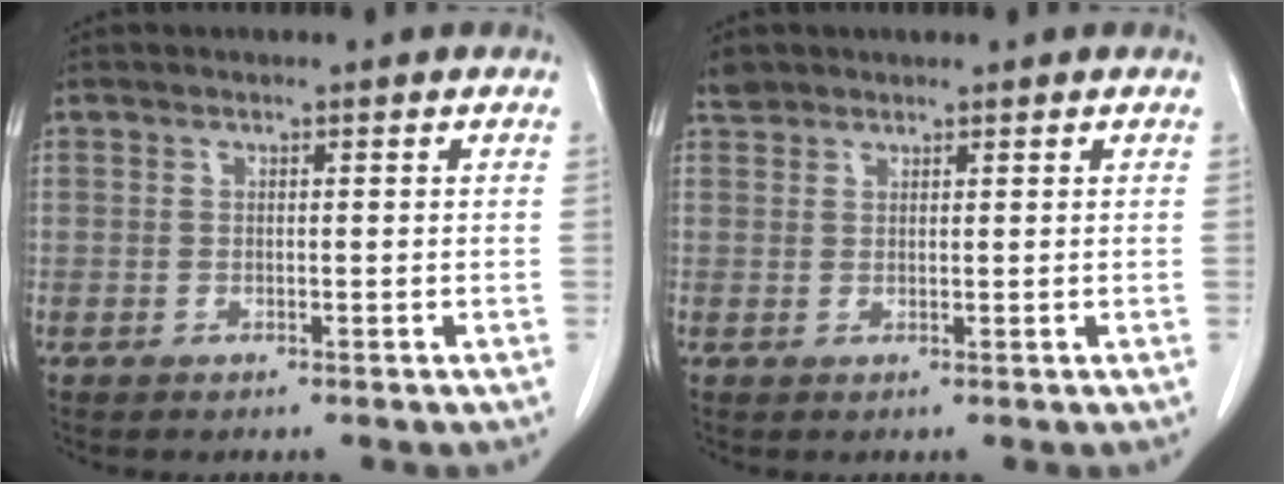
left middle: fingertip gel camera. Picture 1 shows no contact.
{"total": 1.6, "force": [1.4, 0.7, -0.1], "torque": [0.001, 0.005, 0.025]}